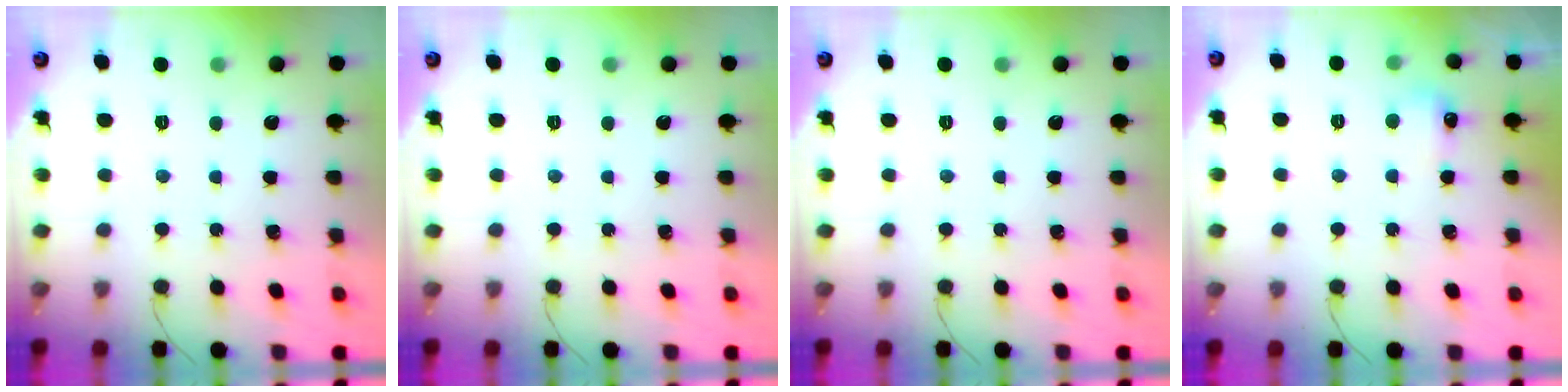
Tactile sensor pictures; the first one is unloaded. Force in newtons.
{"total": 0.0}
{"total": 0.0}
{"total": 5.4, "press": 5.2, "slide": 1.5}